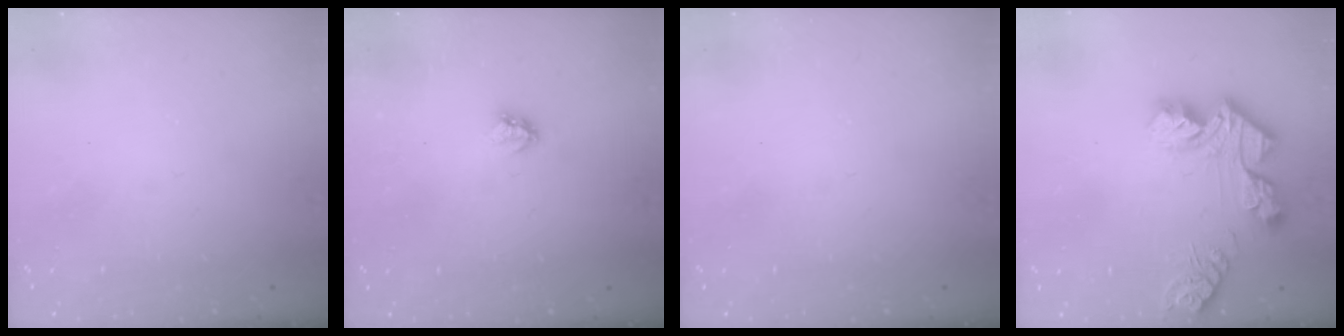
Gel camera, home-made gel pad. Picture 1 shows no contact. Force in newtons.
{"total": 3.0, "press": 2.9, "slide": 0.4}
{"total": 0.0}
{"total": 12.0, "press": 12.0, "slide": 1.1}